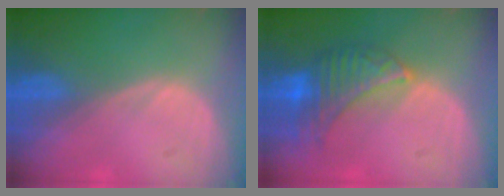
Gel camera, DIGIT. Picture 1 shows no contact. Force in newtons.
{"total": 7.9, "press": 7.1, "slide": 3.4}